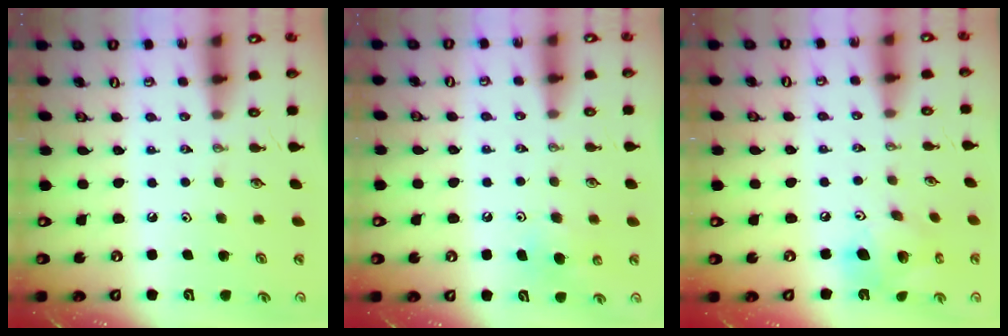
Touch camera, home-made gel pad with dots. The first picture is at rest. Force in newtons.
{"total": 5.3, "press": 5.2, "slide": 1.0}
{"total": 14.2, "press": 13.9, "slide": 3.2}